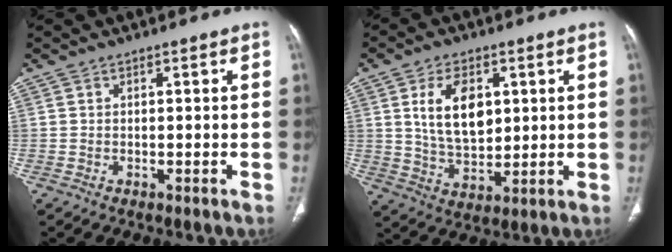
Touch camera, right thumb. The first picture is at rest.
{"total": 11.3, "force": [3.1, 6.7, 8.5], "torque": [-0.132, -0.017, 0.065]}